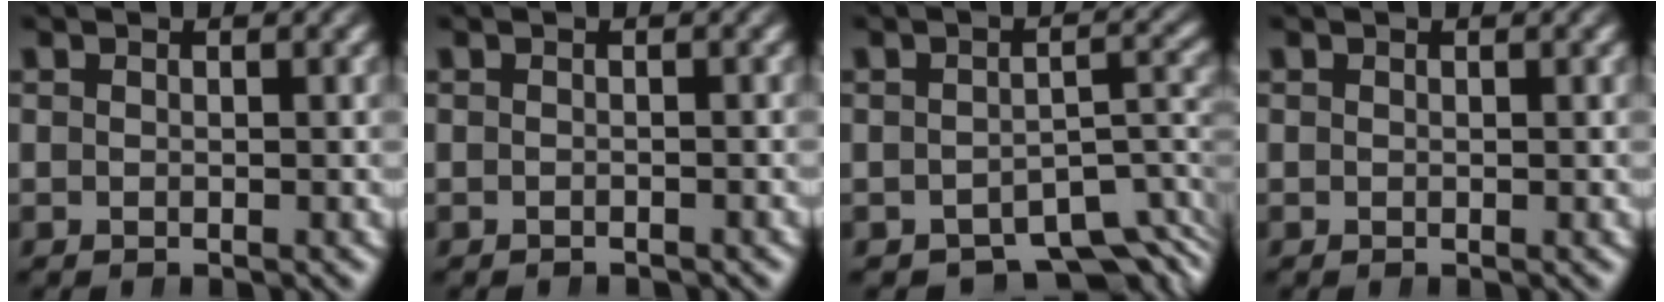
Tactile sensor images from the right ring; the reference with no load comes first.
{"total": 1.1, "force": [-1.1, -0.1, -0.1], "torque": [0.006, -0.005, -0.015]}
{"total": 8.8, "force": [-6.5, 3.8, 4.5], "torque": [-0.023, -0.016, -0.089]}
{"total": 0.0}